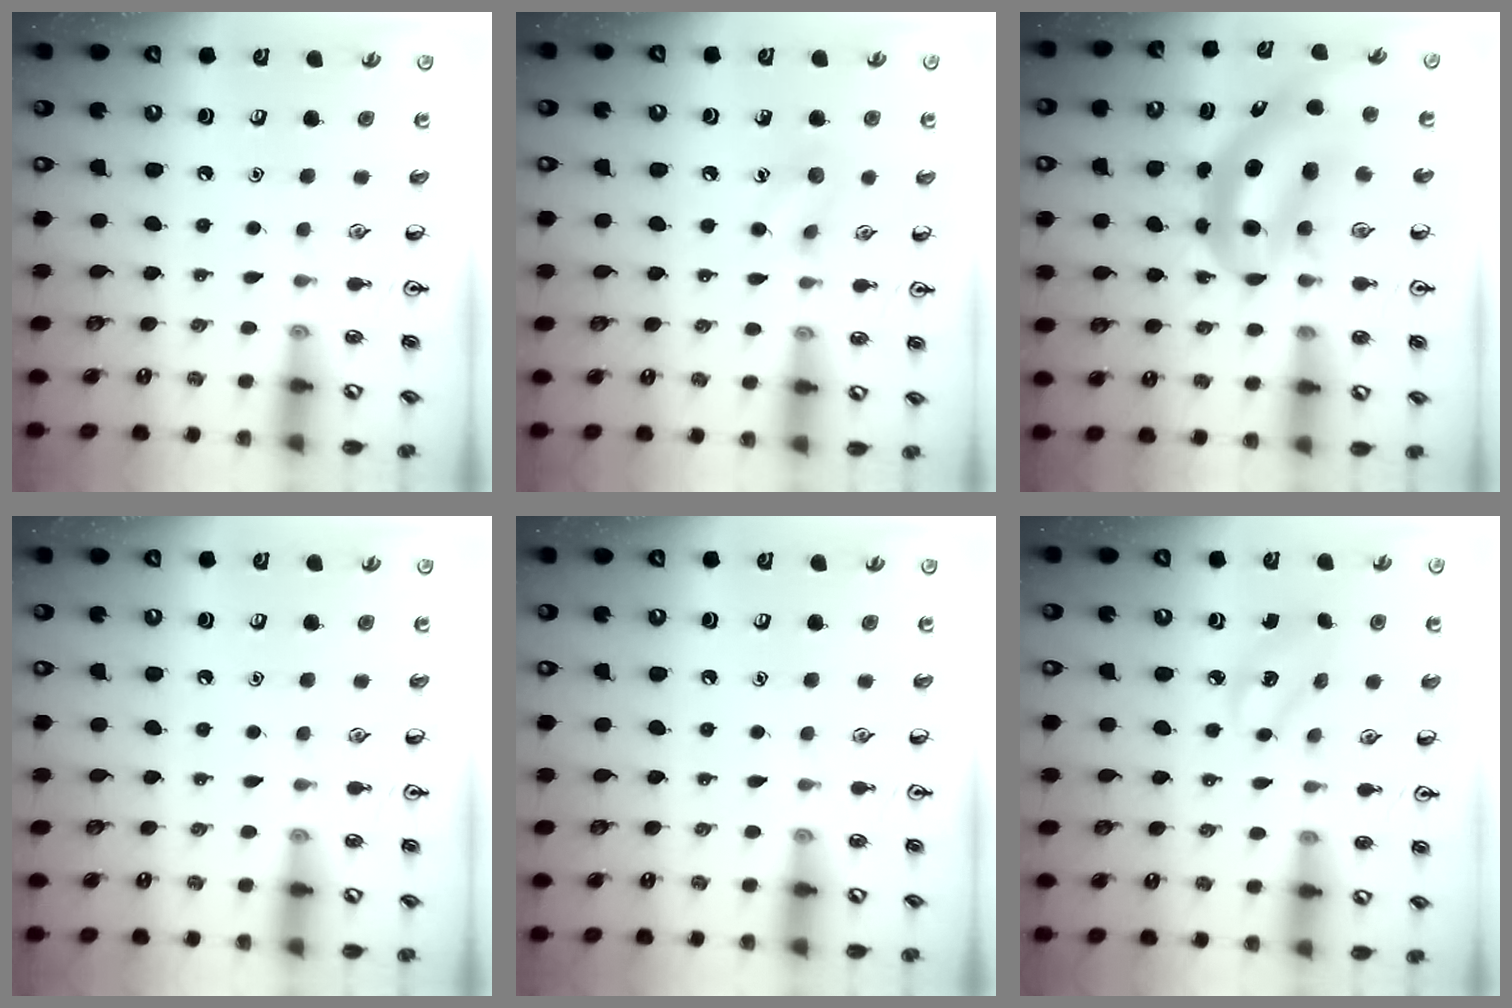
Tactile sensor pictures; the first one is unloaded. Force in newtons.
{"total": 7.4, "press": 7.2, "slide": 1.9}
{"total": 6.6, "press": 6.3, "slide": 2.1}
{"total": 0.0}
{"total": 0.0}
{"total": 2.8, "press": 2.7, "slide": 0.8}